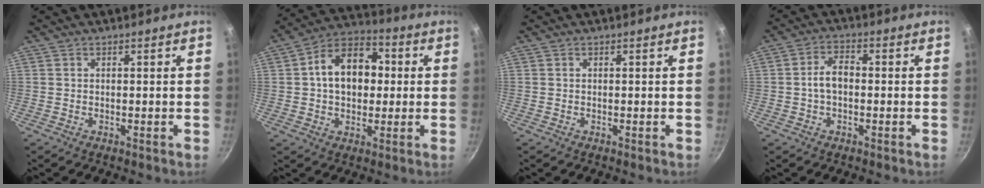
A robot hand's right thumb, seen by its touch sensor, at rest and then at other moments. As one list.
[{"total": 14.1, "force": [1.5, 10.0, 9.8], "torque": [-0.114, 0.024, 0.006]}, {"total": 0.0}, {"total": 5.1, "force": [-0.5, 3.1, 4.0], "torque": [-0.064, 0.023, -0.013]}]